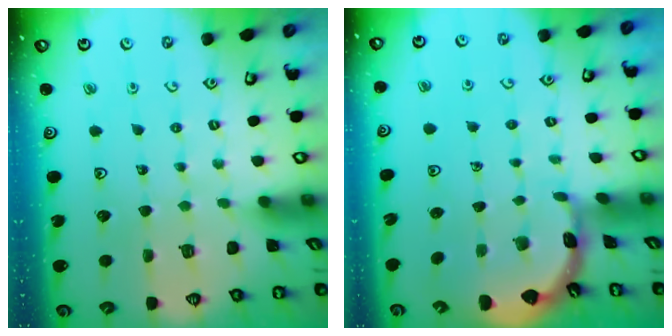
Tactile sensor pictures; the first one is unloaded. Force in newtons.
{"total": 1.6, "press": 1.6, "slide": 0.2}